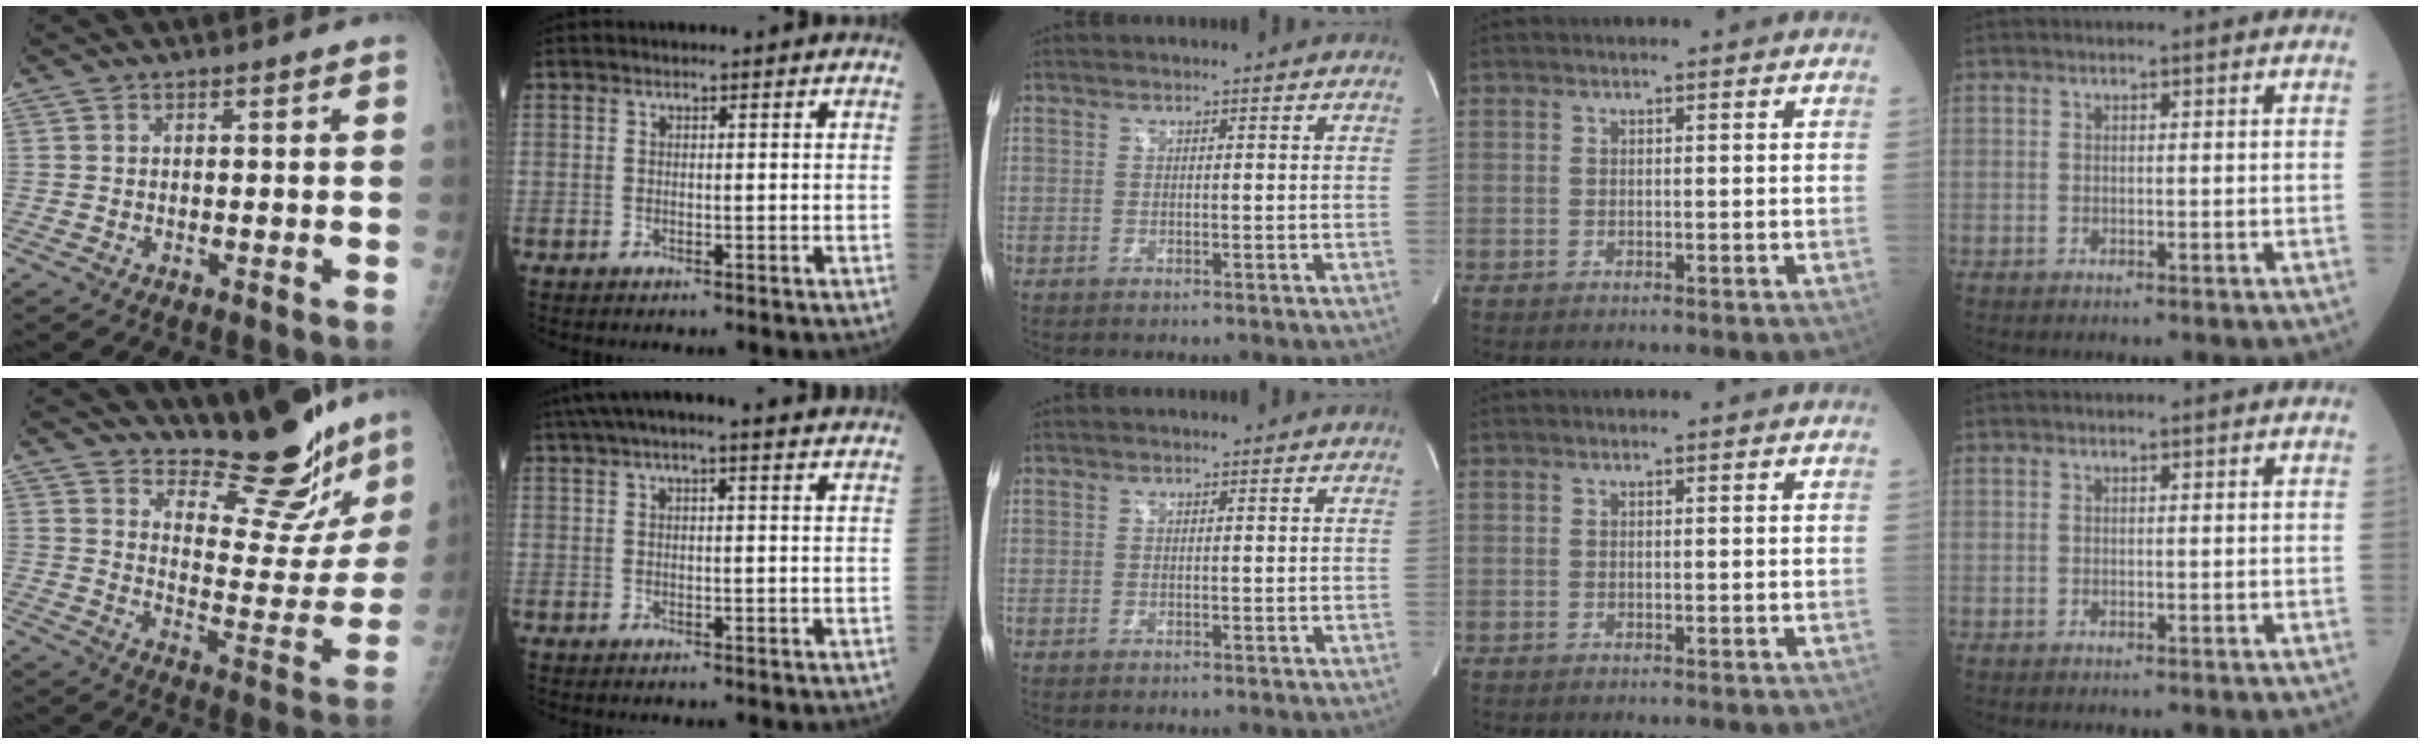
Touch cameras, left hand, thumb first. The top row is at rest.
{"thumb": {"total": 17.0, "force": [15.6, 4.3, 5.5], "torque": [-0.030, -0.138, 0.212]}, "index": {"total": 8.5, "force": [6.7, 1.0, 5.1], "torque": [-0.090, 0.045, 0.088]}}